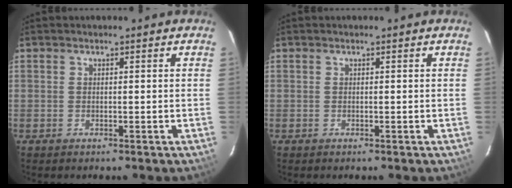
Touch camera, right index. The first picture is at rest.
{"total": 0.0}